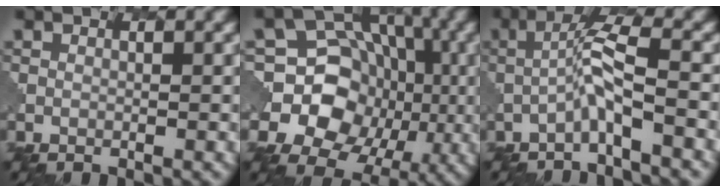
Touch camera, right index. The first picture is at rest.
{"total": 12.6, "force": [-1.2, 11.3, 5.4], "torque": [-0.089, 0.019, -0.046]}
{"total": 3.1, "force": [-1.4, 0.2, 2.8], "torque": [-0.056, 0.016, -0.035]}